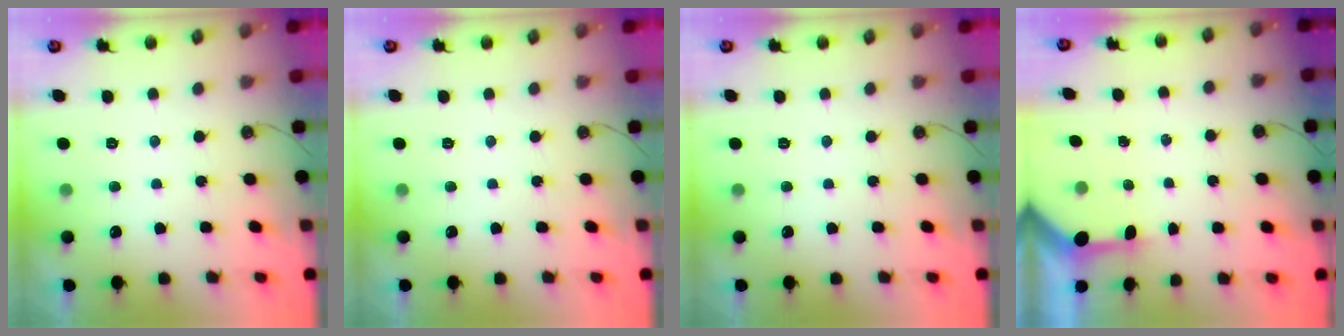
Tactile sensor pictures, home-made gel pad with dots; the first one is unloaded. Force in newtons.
{"total": 0.0}
{"total": 0.0}
{"total": 3.5, "press": 3.5, "slide": 0.4}